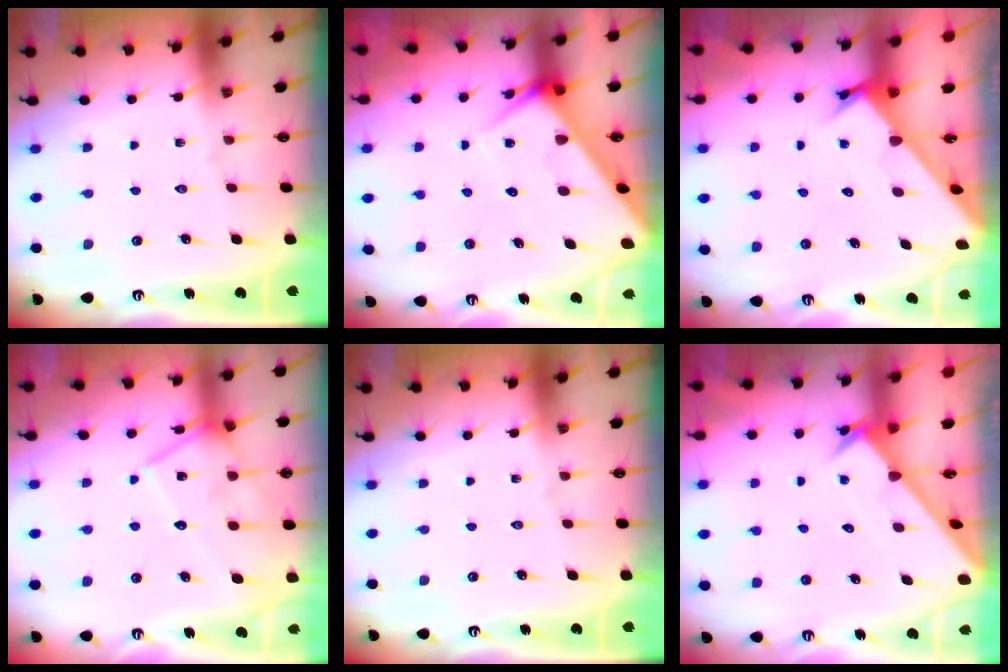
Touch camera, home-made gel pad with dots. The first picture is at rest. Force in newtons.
{"total": 6.4, "press": 6.4, "slide": 0.4}
{"total": 2.1, "press": 2.1, "slide": 0.1}
{"total": 13.5, "press": 13.5, "slide": 0.9}
{"total": 0.0}
{"total": 2.5, "press": 2.5, "slide": 0.2}